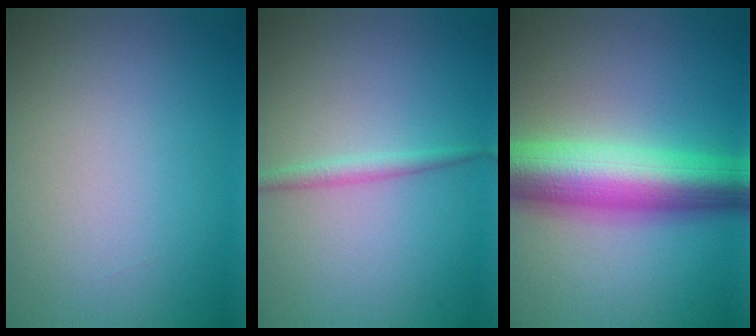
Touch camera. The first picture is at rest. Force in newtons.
{"total": 1.4, "press": 1.4, "slide": 0.1}
{"total": 10.3, "press": 10.3, "slide": 0.2}